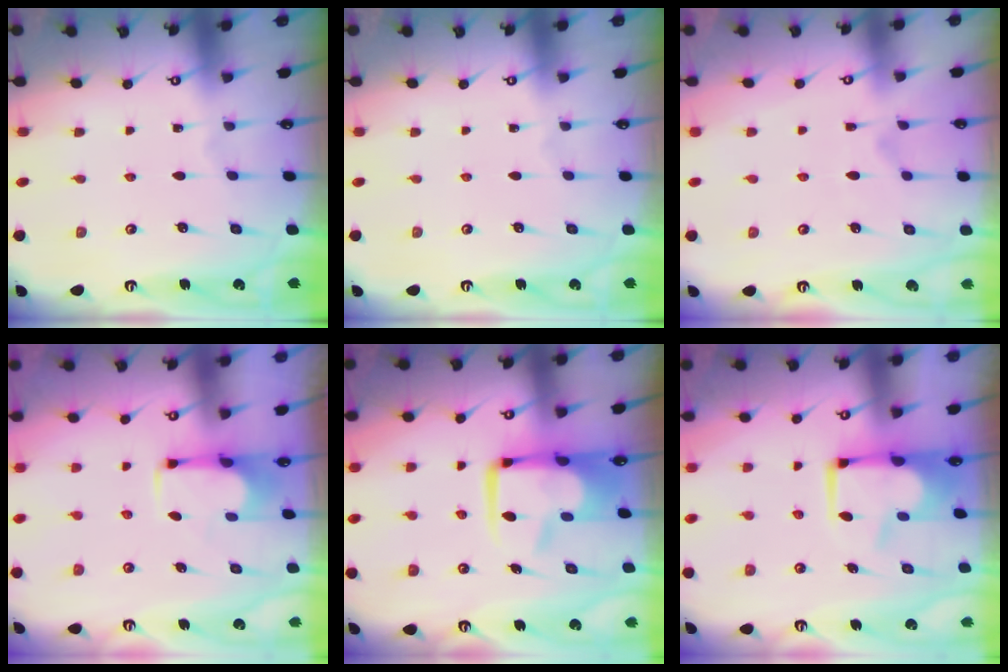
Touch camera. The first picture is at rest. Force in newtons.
{"total": 0.0}
{"total": 3.4, "press": 3.1, "slide": 1.2}
{"total": 2.7, "press": 2.6, "slide": 0.9}
{"total": 10.6, "press": 10.4, "slide": 2.0}
{"total": 5.9, "press": 5.8, "slide": 1.1}